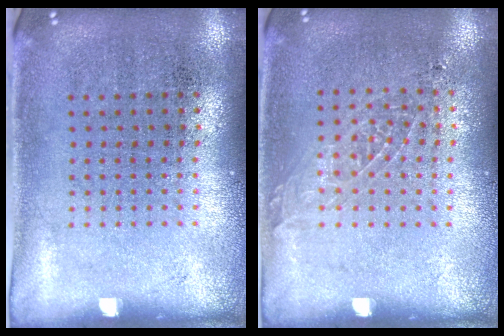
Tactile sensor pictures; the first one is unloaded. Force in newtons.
{"total": 0.9, "press": 0.9, "slide": 0.2}